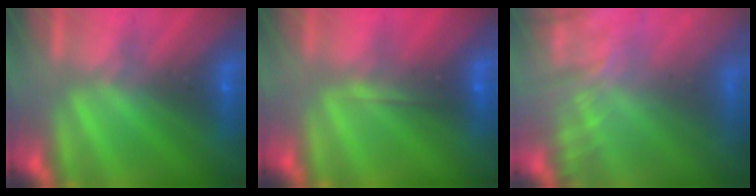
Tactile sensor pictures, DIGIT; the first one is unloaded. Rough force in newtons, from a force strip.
{"total": 2.0}
{"total": 7.3}